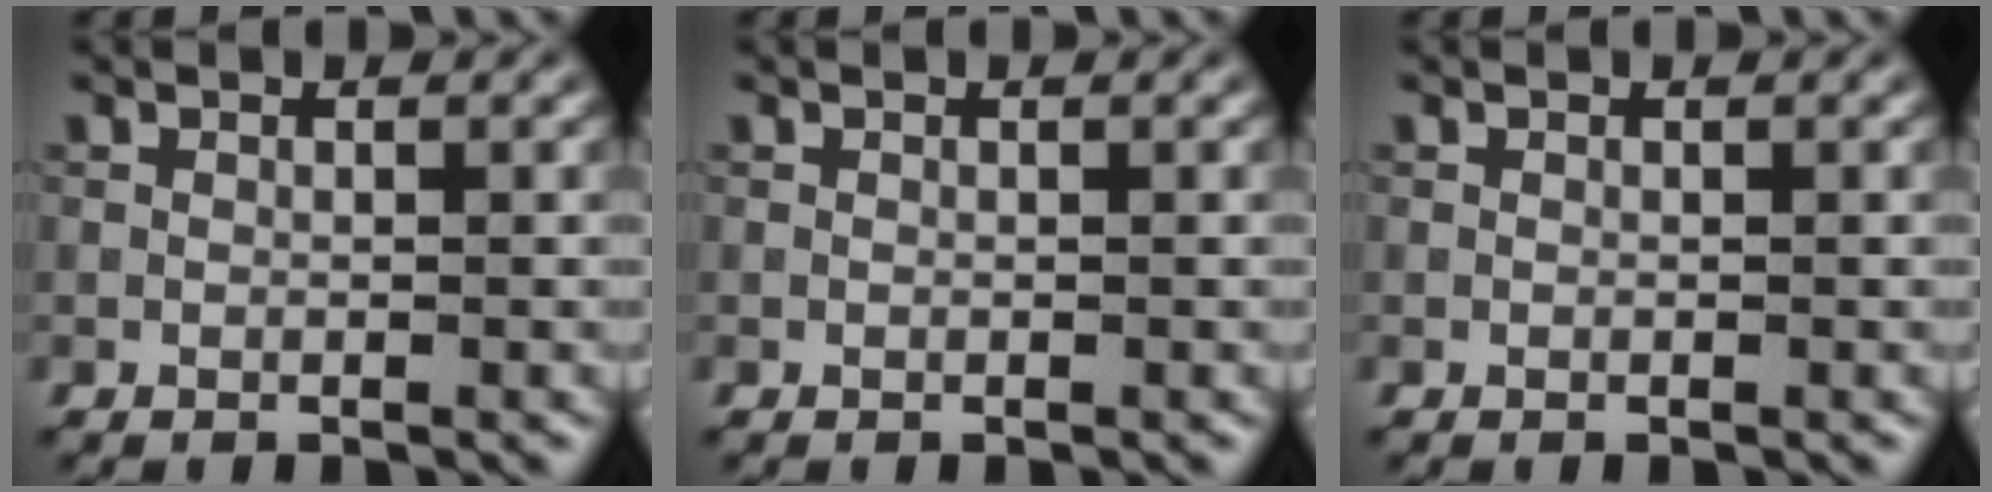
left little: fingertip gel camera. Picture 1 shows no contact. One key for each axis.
{"total": 0.0}
{"total": 0.0}